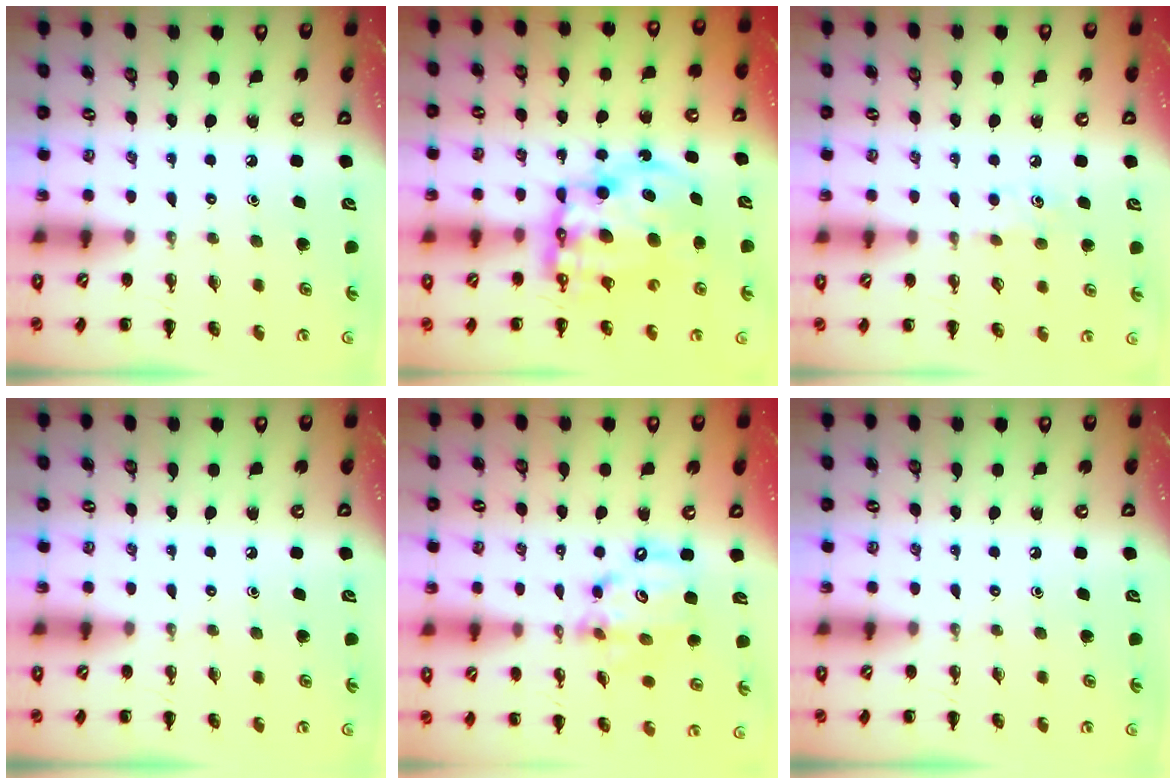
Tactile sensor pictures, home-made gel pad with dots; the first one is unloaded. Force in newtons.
{"total": 14.3, "press": 13.8, "slide": 3.4}
{"total": 5.4, "press": 5.2, "slide": 1.3}
{"total": 0.0}
{"total": 12.1, "press": 11.7, "slide": 3.2}
{"total": 0.0}